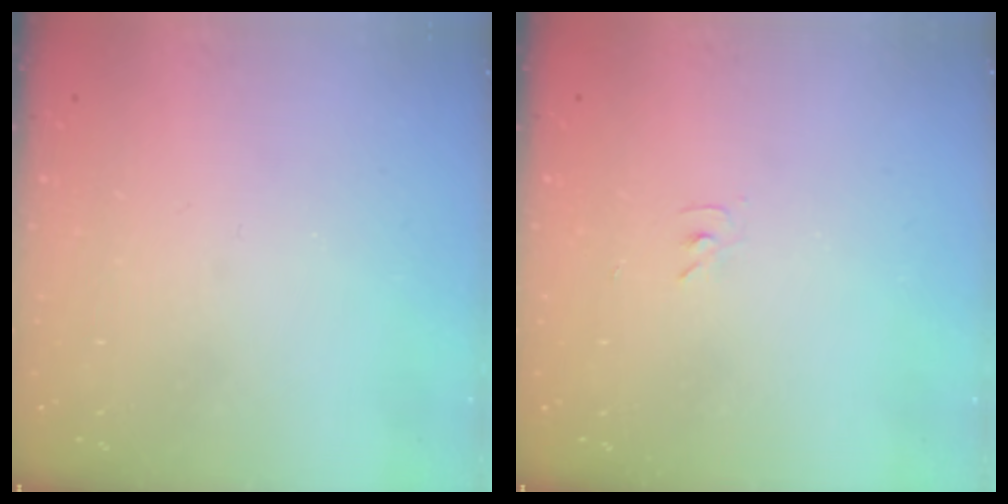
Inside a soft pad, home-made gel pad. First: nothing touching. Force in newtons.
{"total": 3.5, "press": 3.5, "slide": 0.5}